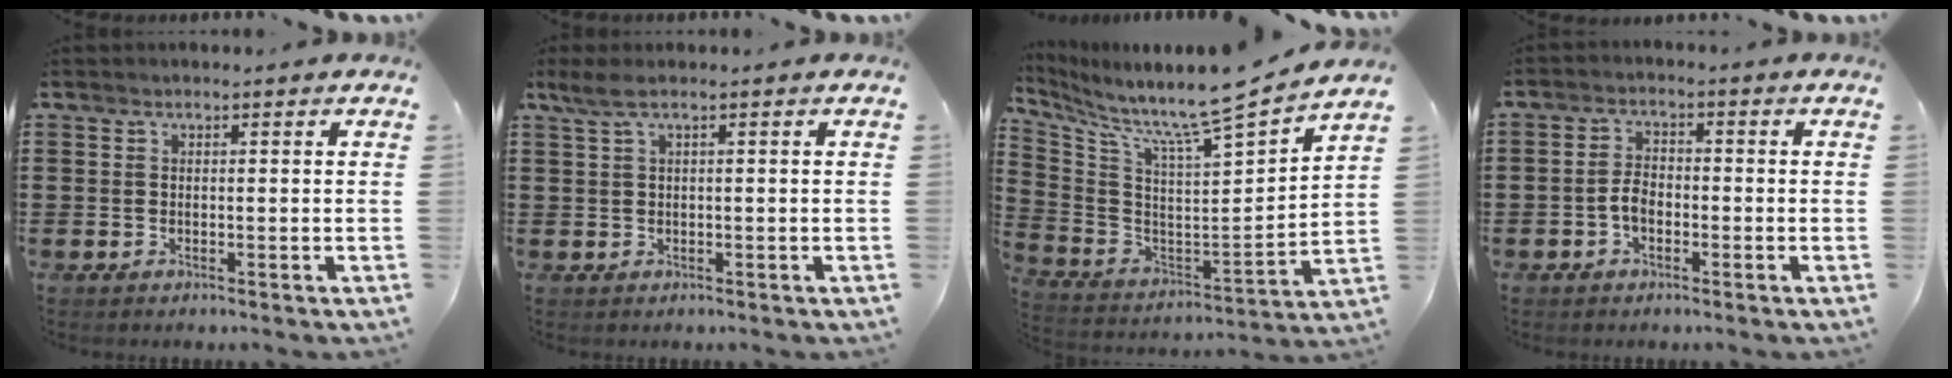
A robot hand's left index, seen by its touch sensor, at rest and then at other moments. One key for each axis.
{"total": 1.9, "fx": 0.4, "fy": 0.2, "fz": 1.8, "tx": -0.043, "ty": -0.004, "tz": 0.005}
{"total": 8.7, "fx": 8.0, "fy": -0.6, "fz": 3.3, "tx": -0.096, "ty": -0.081, "tz": 0.119}
{"total": 3.1, "fx": -1.0, "fy": 1.7, "fz": 2.3, "tx": -0.059, "ty": -0.001, "tz": -0.024}